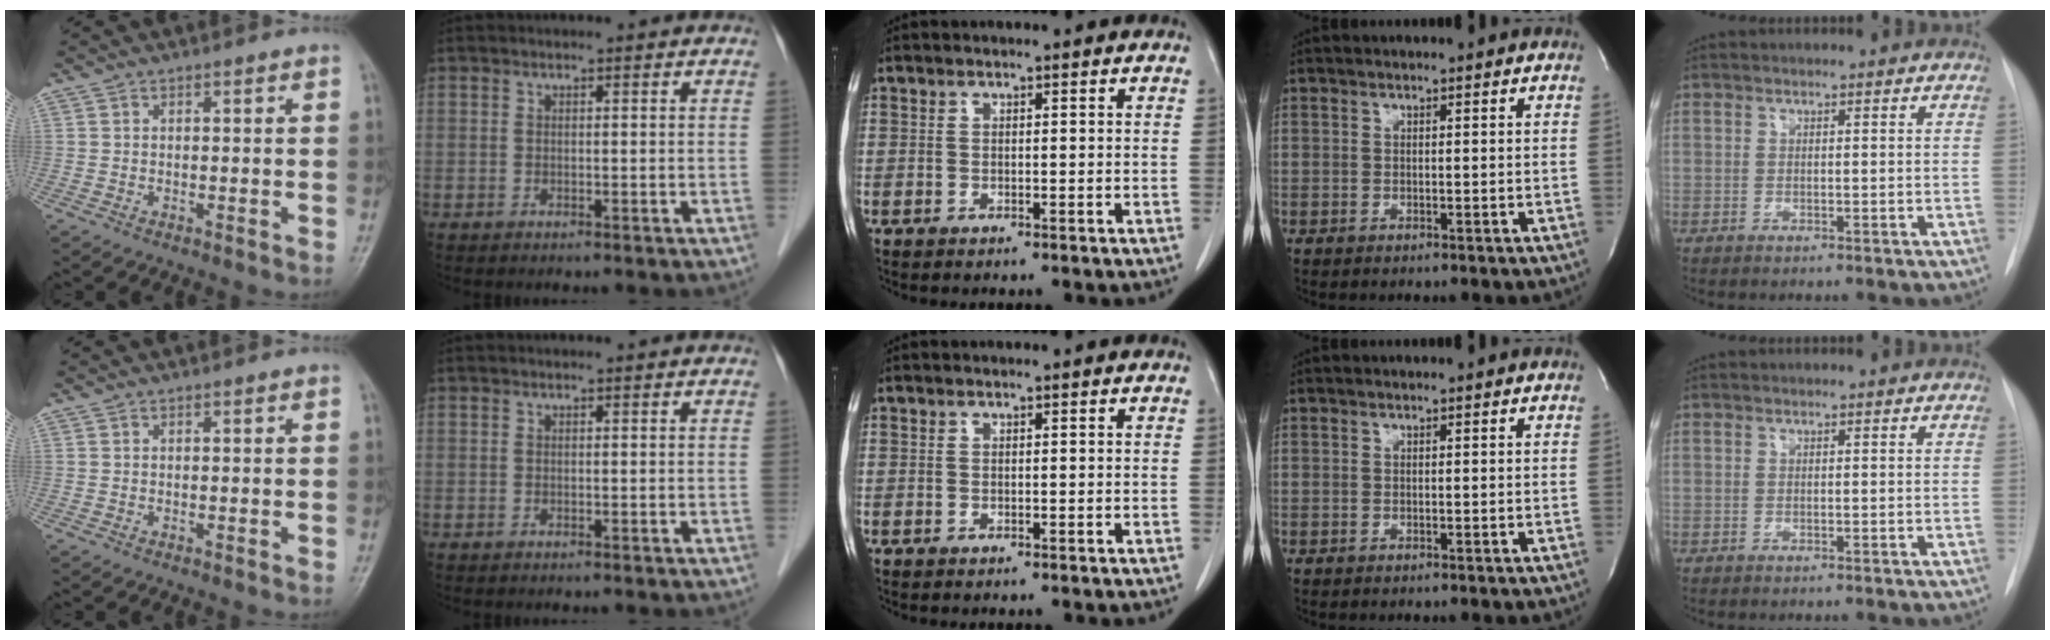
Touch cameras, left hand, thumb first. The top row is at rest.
{}